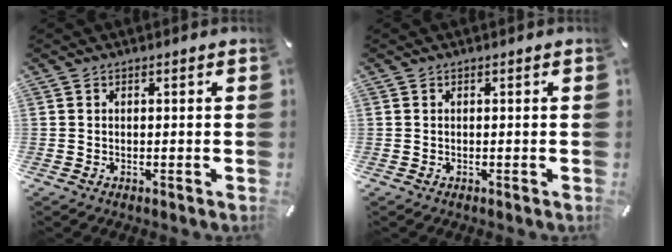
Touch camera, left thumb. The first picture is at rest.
{"total": 0.0}